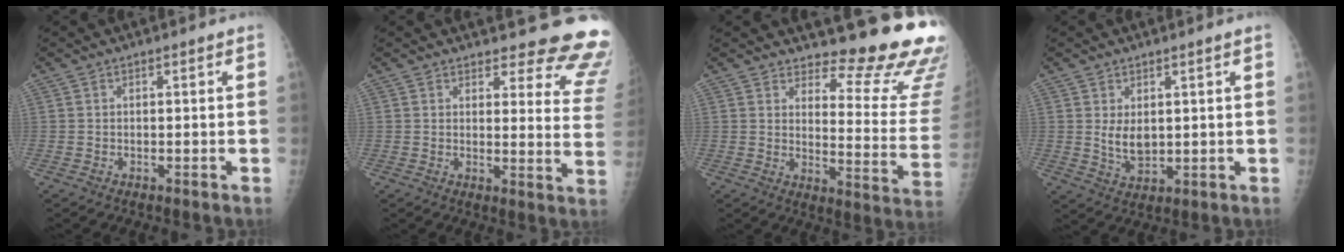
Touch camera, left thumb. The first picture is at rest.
{"total": 15.8, "force": [15.1, 3.7, 3.1], "torque": [0.019, -0.142, 0.139]}
{"total": 17.7, "force": [16.0, 3.4, 6.7], "torque": [-0.044, -0.179, 0.182]}
{"total": 4.5, "force": [1.1, 2.3, 3.8], "torque": [-0.061, -0.017, 0.032]}